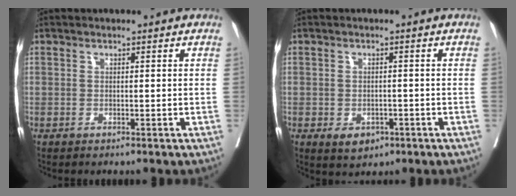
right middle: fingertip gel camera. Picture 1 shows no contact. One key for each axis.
{"total": 3.5, "fx": -1.7, "fy": 2.4, "fz": 1.8, "tx": -0.022, "ty": 0.000, "tz": -0.015}